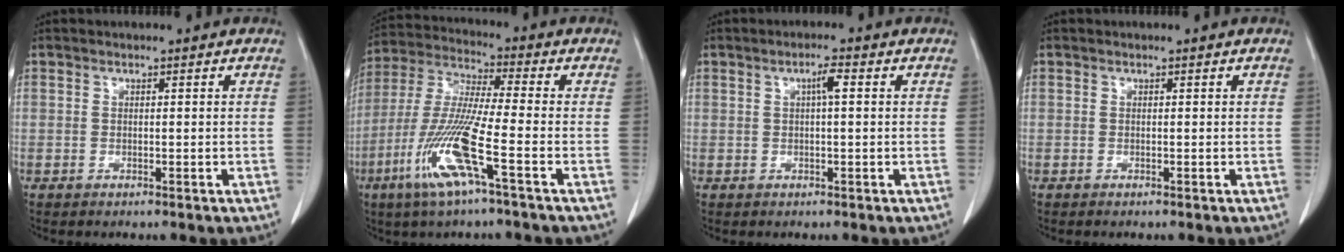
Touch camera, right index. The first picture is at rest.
{"total": 13.1, "force": [-5.5, 0.0, 11.9], "torque": [-0.254, -0.018, -0.114]}
{"total": 2.3, "force": [0.5, 0.2, 2.2], "torque": [-0.039, 0.004, 0.008]}
{"total": 0.0}